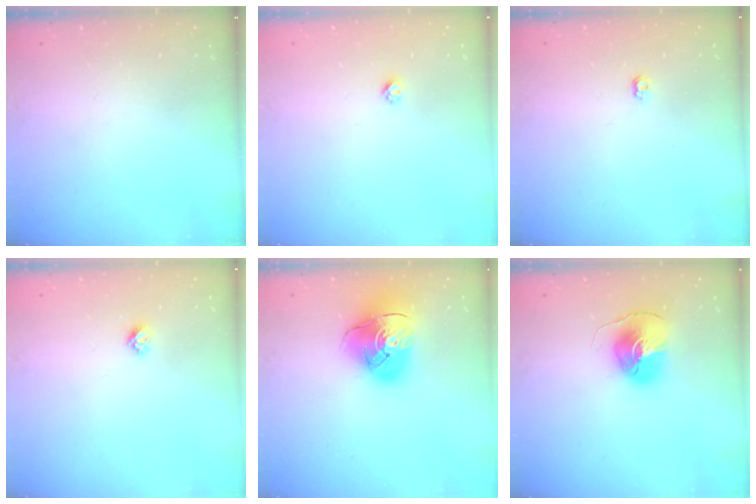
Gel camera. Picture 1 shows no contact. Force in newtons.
{"total": 2.3, "press": 2.3, "slide": 0.2}
{"total": 3.9, "press": 3.9, "slide": 0.5}
{"total": 4.5, "press": 4.4, "slide": 0.5}
{"total": 13.9, "press": 13.8, "slide": 1.7}
{"total": 8.7, "press": 8.7, "slide": 0.6}